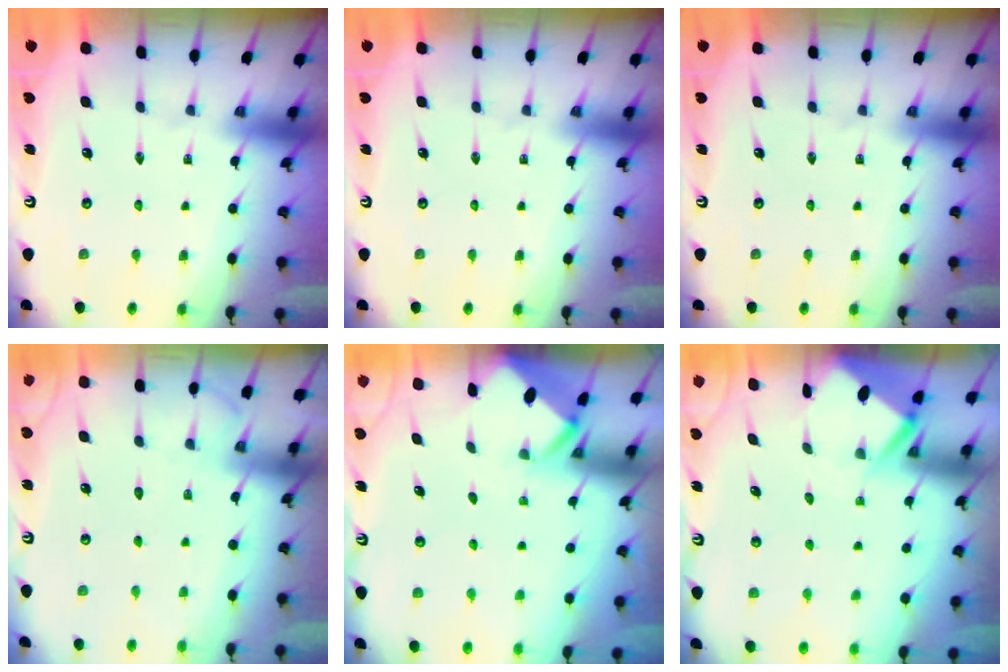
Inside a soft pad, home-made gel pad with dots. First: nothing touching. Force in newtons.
{"total": 0.0}
{"total": 0.0}
{"total": 5.9, "press": 5.9, "slide": 0.8}
{"total": 2.0, "press": 2.0, "slide": 0.2}
{"total": 3.5, "press": 3.5, "slide": 0.4}